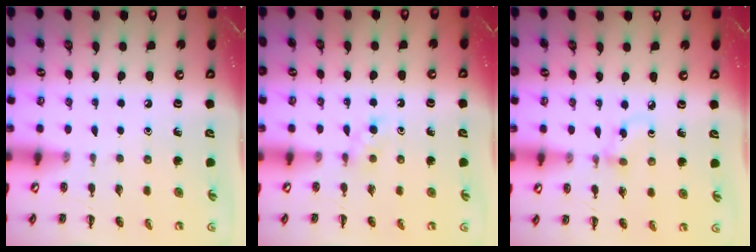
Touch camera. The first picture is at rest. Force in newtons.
{"total": 2.7, "press": 2.5, "slide": 1.0}
{"total": 4.1, "press": 3.9, "slide": 1.3}